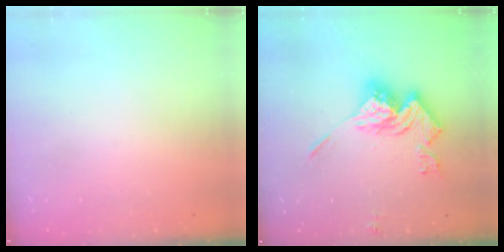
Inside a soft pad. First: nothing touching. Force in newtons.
{"total": 16.4, "press": 16.4, "slide": 1.7}